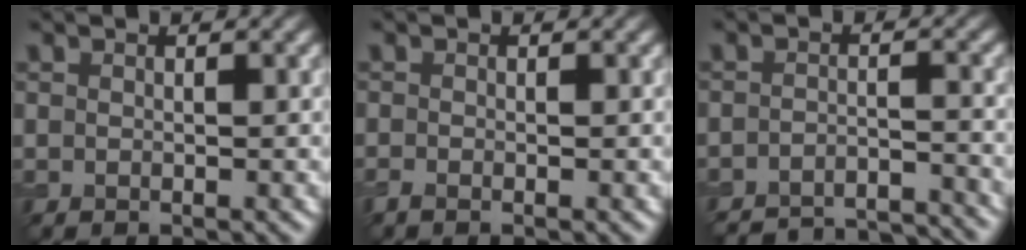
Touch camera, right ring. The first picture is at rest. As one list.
[{"total": 0.8, "force": [-0.6, 0.1, 0.5], "torque": [-0.010, -0.006, -0.015]}, {"total": 9.1, "force": [-8.7, 1.8, 2.0], "torque": [-0.020, -0.003, -0.115]}]